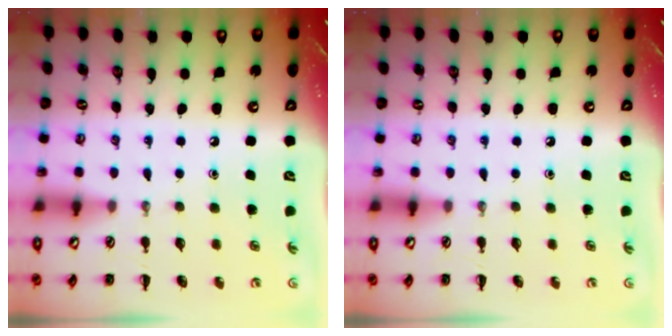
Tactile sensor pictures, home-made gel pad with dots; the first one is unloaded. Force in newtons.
{"total": 0.0}